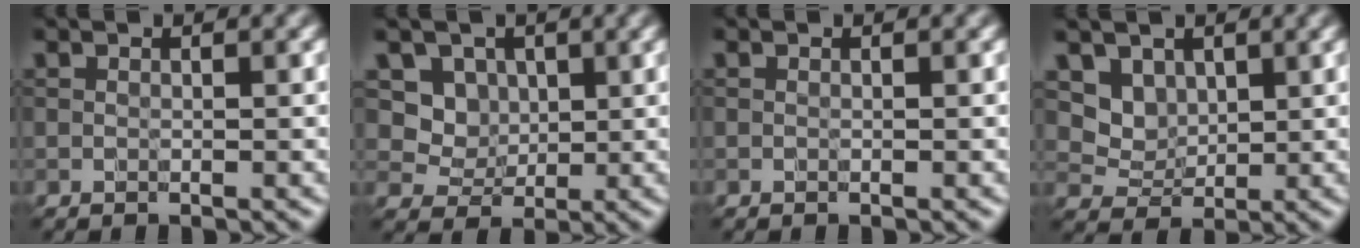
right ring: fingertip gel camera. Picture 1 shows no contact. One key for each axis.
{"total": 3.2, "fx": 1.3, "fy": 2.8, "fz": 1.0, "tx": -0.028, "ty": -0.017, "tz": 0.033}
{"total": 0.0}
{"total": 3.5, "fx": 2.1, "fy": 2.5, "fz": 1.1, "tx": -0.035, "ty": -0.022, "tz": 0.058}